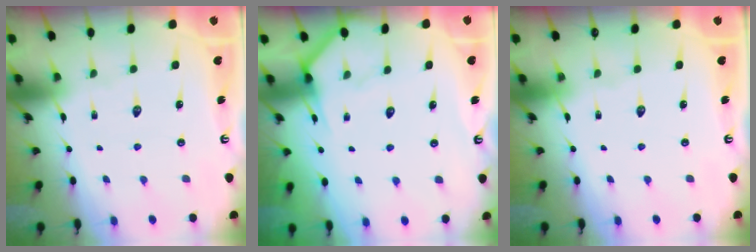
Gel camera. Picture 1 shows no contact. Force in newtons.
{"total": 6.2, "press": 6.2, "slide": 0.2}
{"total": 0.0}